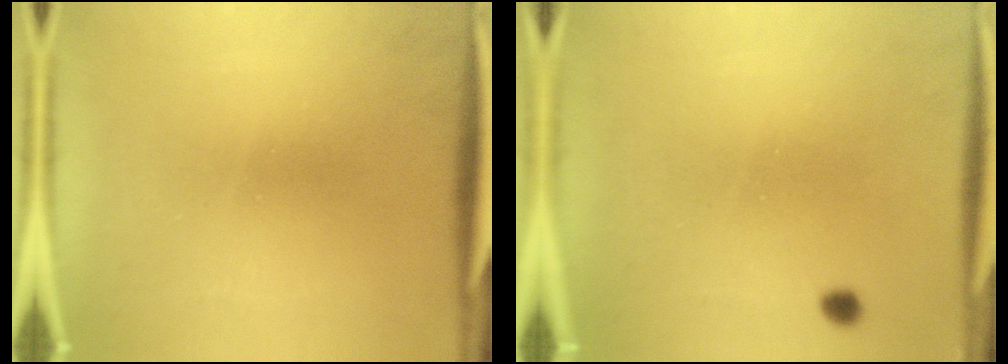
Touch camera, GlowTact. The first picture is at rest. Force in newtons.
{"total": 0.9}